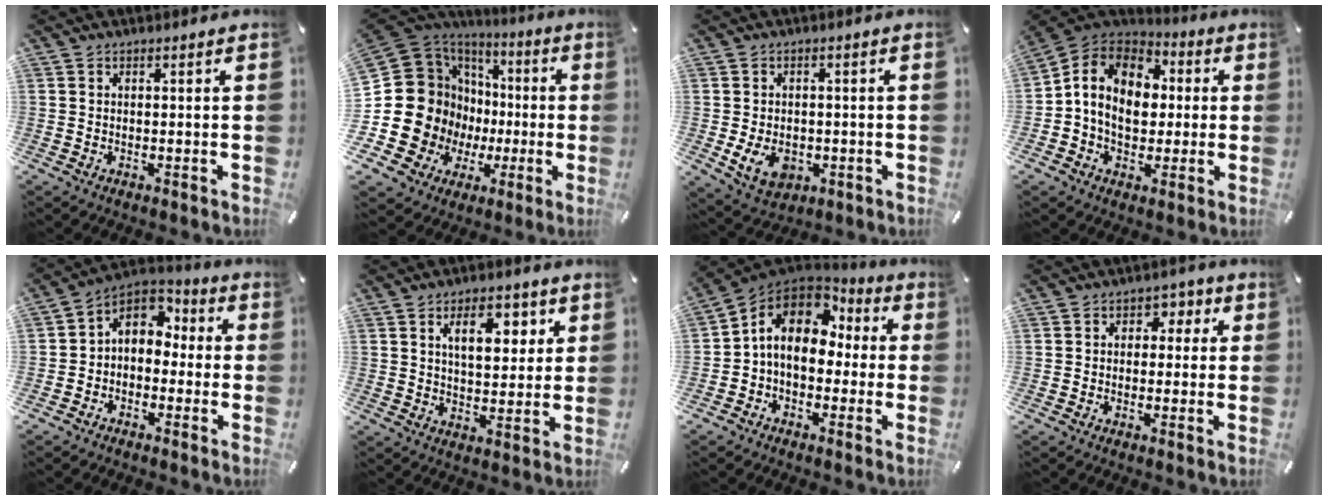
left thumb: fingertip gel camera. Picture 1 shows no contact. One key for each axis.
{"total": 19.9, "fx": -0.3, "fy": 17.7, "fz": 9.1, "tx": -0.204, "ty": -0.028, "tz": 0.024}
{"total": 7.4, "fx": -1.6, "fy": 5.7, "fz": 4.4, "tx": -0.074, "ty": -0.001, "tz": -0.030}
{"total": 11.8, "fx": 0.0, "fy": 10.0, "fz": 6.2, "tx": -0.125, "ty": 0.012, "tz": -0.002}
{"total": 6.8, "fx": 0.0, "fy": 6.1, "fz": 2.8, "tx": -0.056, "ty": 0.006, "tz": -0.001}
{"total": 9.4, "fx": 4.0, "fy": 5.4, "fz": 6.7, "tx": -0.090, "ty": -0.006, "tz": 0.061}
{"total": 11.0, "fx": 1.3, "fy": 8.7, "fz": 6.5, "tx": -0.137, "ty": 0.010, "tz": 0.027}
{"total": 3.8, "fx": -0.9, "fy": 3.3, "fz": 1.8, "tx": -0.020, "ty": 0.011, "tz": -0.024}